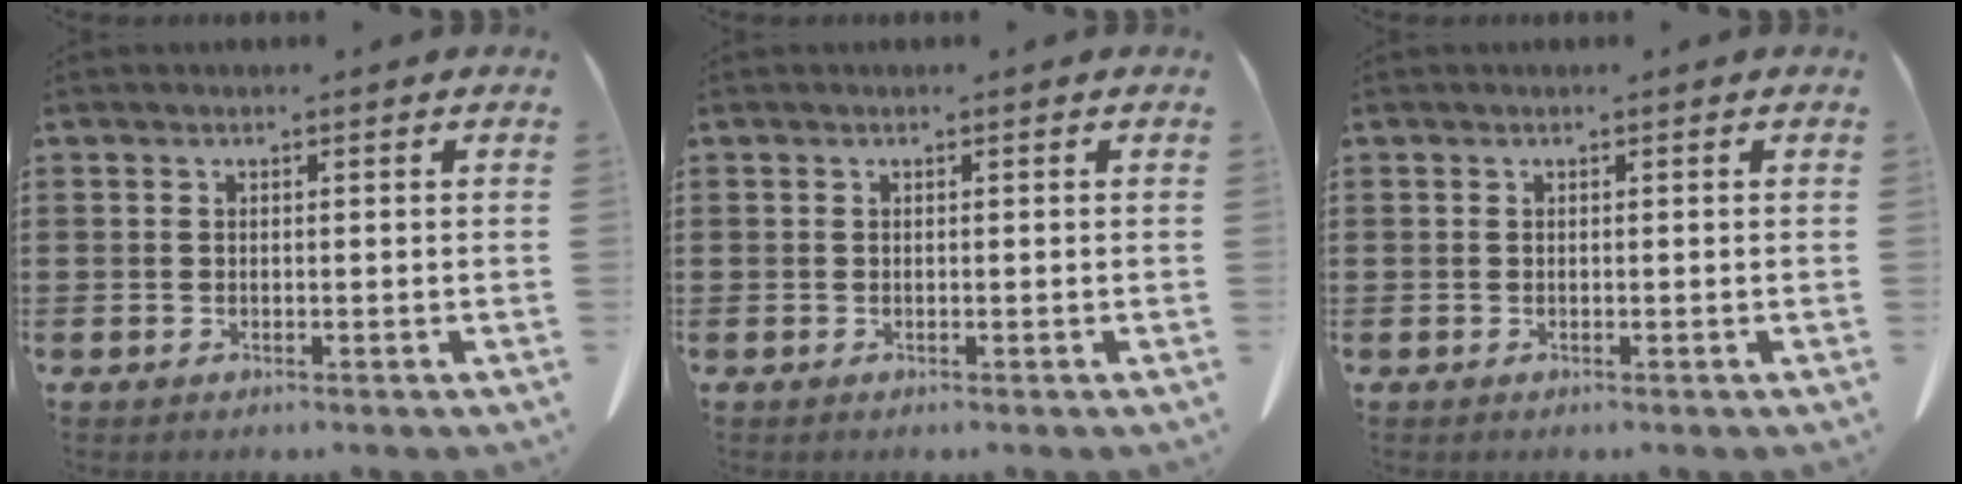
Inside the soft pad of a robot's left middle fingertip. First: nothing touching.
{"total": 0.0}
{"total": 0.0}